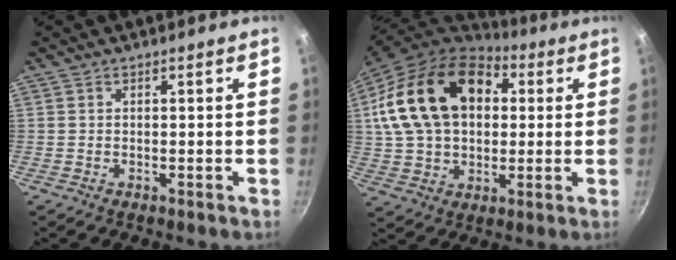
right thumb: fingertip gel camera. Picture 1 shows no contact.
{"total": 22.8, "force": [5.4, 15.9, 15.4], "torque": [-0.250, 0.020, 0.093]}